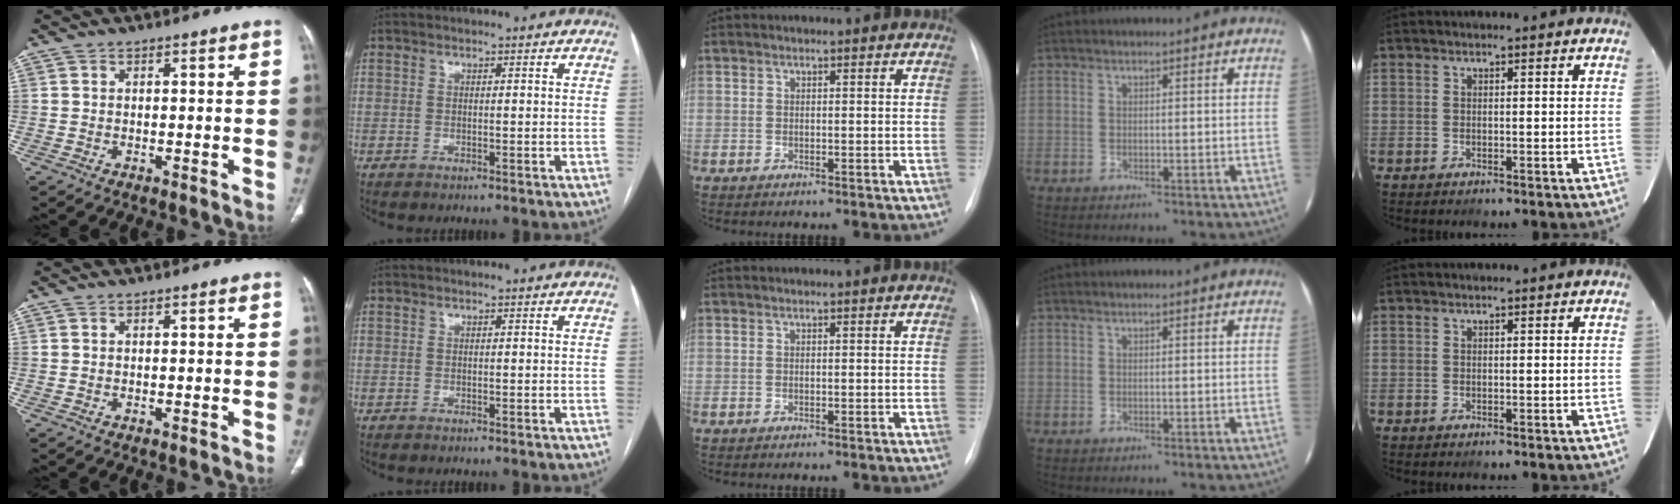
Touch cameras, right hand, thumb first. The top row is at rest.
{}